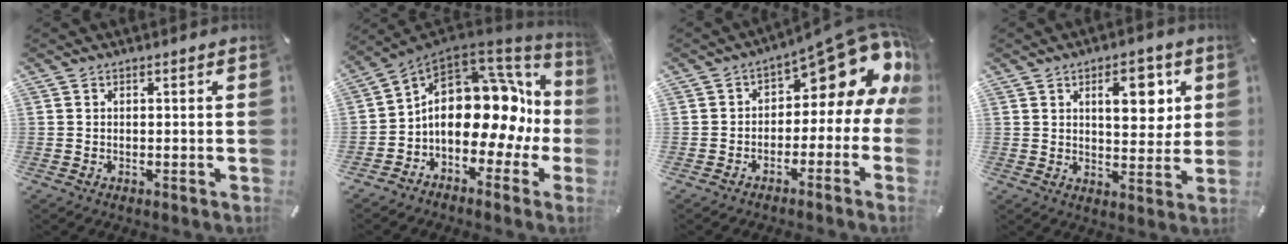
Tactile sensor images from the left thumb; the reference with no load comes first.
{"total": 20.3, "force": [1.8, 13.5, 15.1], "torque": [-0.260, -0.035, 0.040]}
{"total": 12.3, "force": [6.9, 5.5, 8.6], "torque": [-0.107, -0.062, 0.108]}
{"total": 10.8, "force": [4.1, 5.5, 8.3], "torque": [-0.100, -0.012, 0.060]}